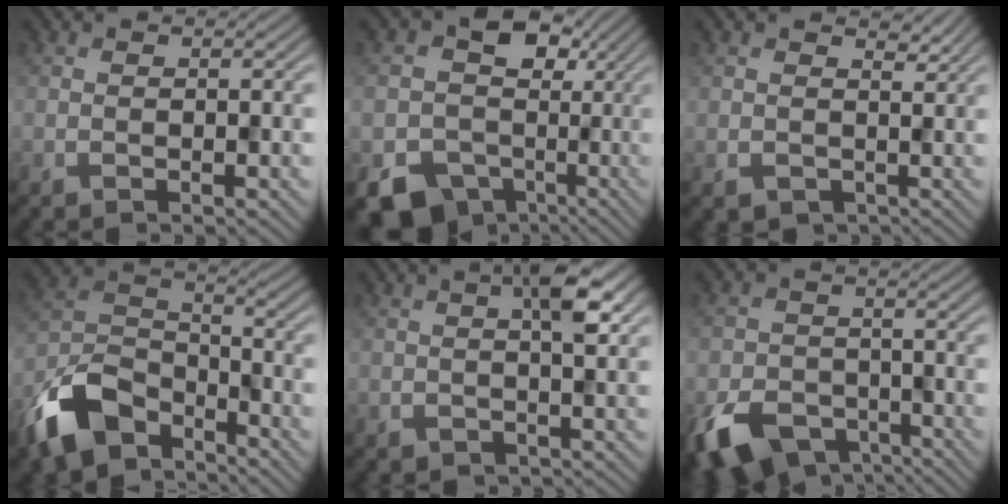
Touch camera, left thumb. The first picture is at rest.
{"total": 12.6, "force": [-1.9, 11.3, 5.2], "torque": [-0.103, -0.027, -0.046]}
{"total": 3.1, "force": [1.5, 2.6, 0.7], "torque": [-0.024, -0.018, 0.023]}
{"total": 11.6, "force": [-8.0, 5.9, 6.1], "torque": [-0.135, -0.010, -0.176]}
{"total": 3.9, "force": [0.9, 1.4, 3.6], "torque": [-0.056, 0.008, 0.011]}
{"total": 9.6, "force": [-5.6, 6.1, 4.8], "torque": [-0.105, -0.026, -0.103]}